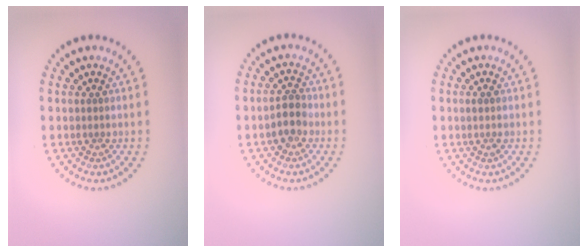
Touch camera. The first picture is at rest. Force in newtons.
{"total": 2.4, "press": 2.2, "slide": 0.8}
{"total": 0.8, "press": 0.7, "slide": 0.3}